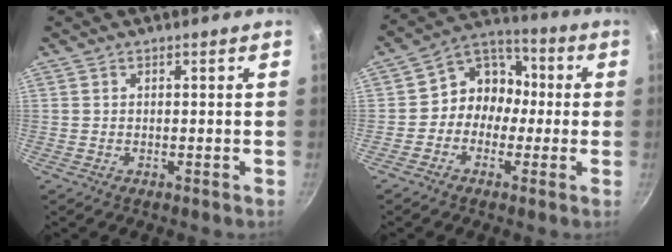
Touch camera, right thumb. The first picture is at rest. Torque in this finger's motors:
{"motor_torque": [-0.02, -0.05, 0.05, 0.16, 0.17]}